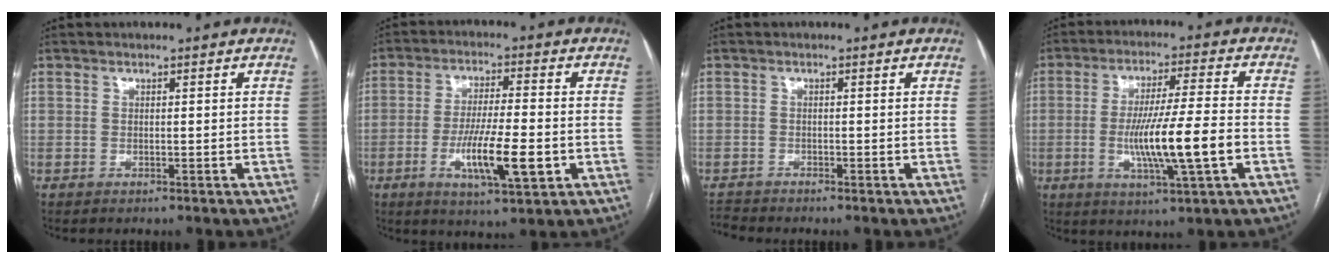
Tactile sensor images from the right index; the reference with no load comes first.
{"total": 10.7, "force": [-3.1, 1.6, 10.1], "torque": [-0.183, -0.013, -0.052]}
{"total": 1.6, "force": [-1.4, 0.0, -0.6], "torque": [0.010, -0.011, -0.028]}
{"total": 12.2, "force": [-2.8, 0.0, 11.9], "torque": [-0.218, -0.010, -0.050]}